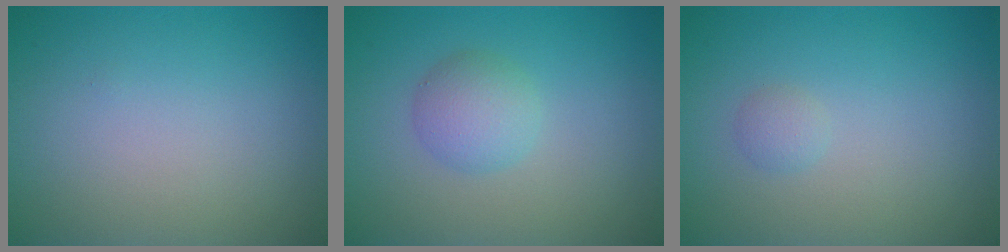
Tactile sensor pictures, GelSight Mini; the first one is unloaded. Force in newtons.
{"total": 2.6, "press": 2.6, "slide": 0.1}
{"total": 0.9, "press": 0.9, "slide": 0.0}